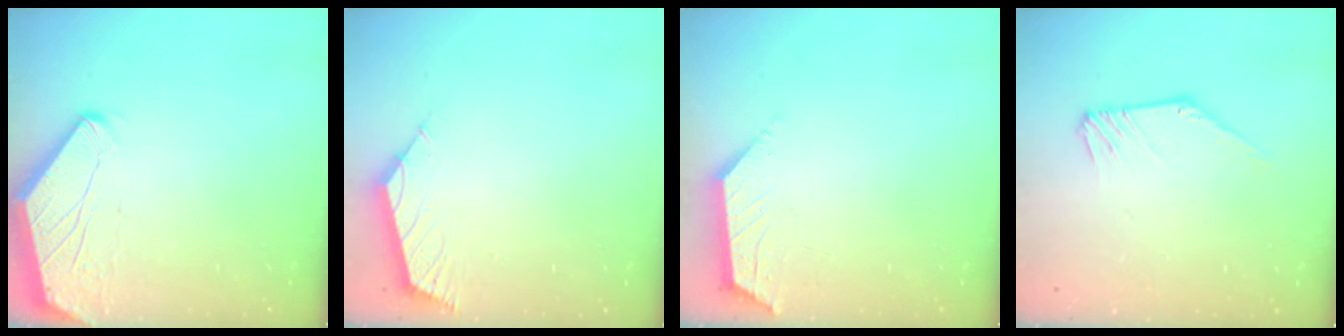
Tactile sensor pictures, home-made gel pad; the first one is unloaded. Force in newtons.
{"total": 3.0, "press": 2.9, "slide": 0.8}
{"total": 2.0, "press": 1.9, "slide": 0.4}
{"total": 3.6, "press": 3.6, "slide": 0.1}